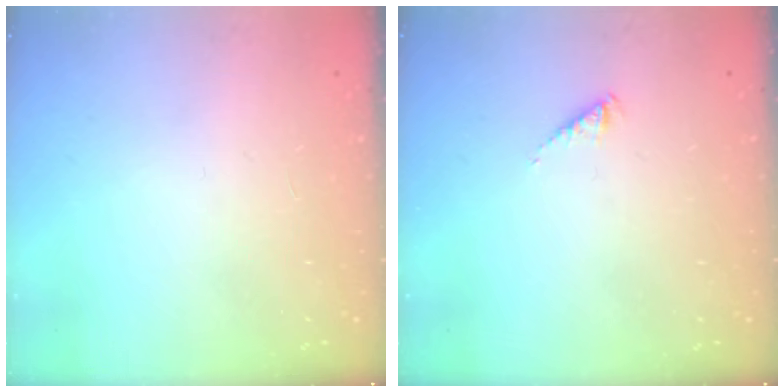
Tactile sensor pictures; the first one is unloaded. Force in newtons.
{"total": 2.3, "press": 2.3, "slide": 0.4}